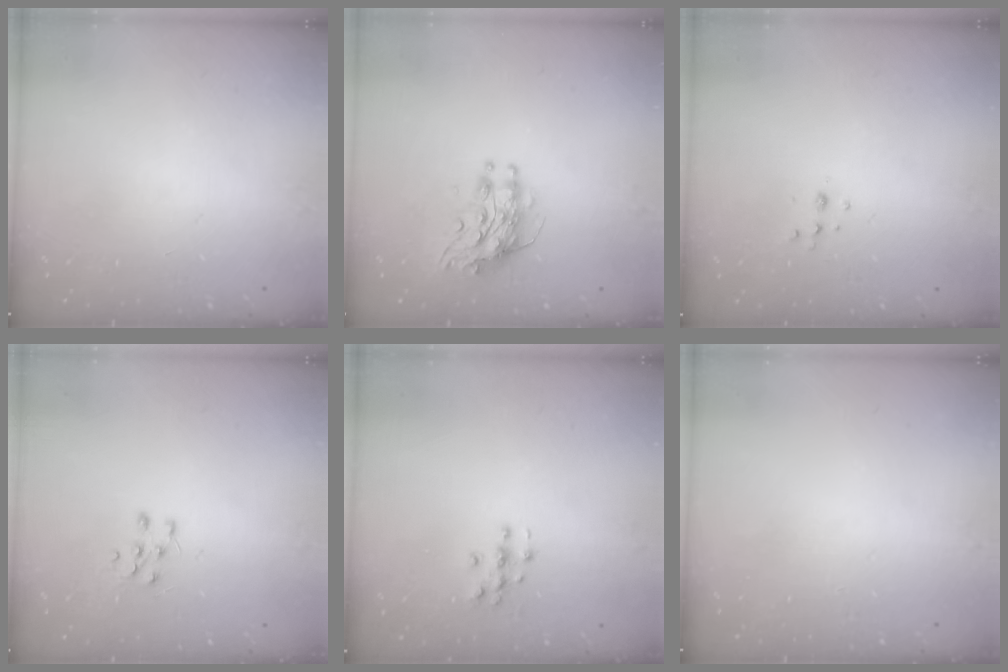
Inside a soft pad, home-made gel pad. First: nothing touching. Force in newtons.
{"total": 8.9, "press": 8.9, "slide": 0.5}
{"total": 3.8, "press": 3.7, "slide": 0.7}
{"total": 6.3, "press": 6.3, "slide": 0.5}
{"total": 3.0, "press": 3.0, "slide": 0.1}
{"total": 0.0}